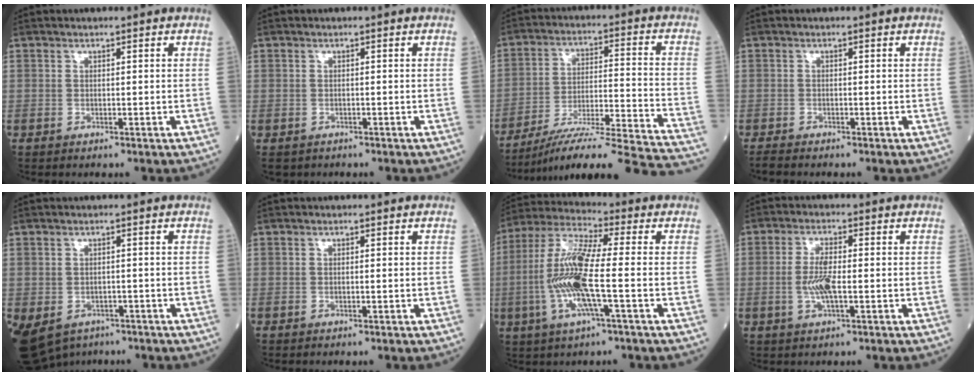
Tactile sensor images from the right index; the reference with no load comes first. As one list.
[{"total": 2.2, "force": [-1.5, 1.7, 0.1], "torque": [-0.007, 0.001, -0.025]}, {"total": 25.7, "force": [-23.3, -1.0, 10.7], "torque": [-0.102, -0.023, -0.338]}, {"total": 1.6, "force": [-1.5, 0.1, 0.6], "torque": [-0.018, -0.006, -0.026]}, {"total": 15.2, "force": [-8.1, 11.4, 6.0], "torque": [-0.184, -0.009, -0.103]}, {"total": 0.0}, {"total": 13.3, "force": [-2.3, 1.1, 13.0], "torque": [-0.278, 0.000, -0.052]}, {"total": 5.0, "force": [-0.8, 1.0, 4.8], "torque": [-0.105, -0.003, -0.014]}]